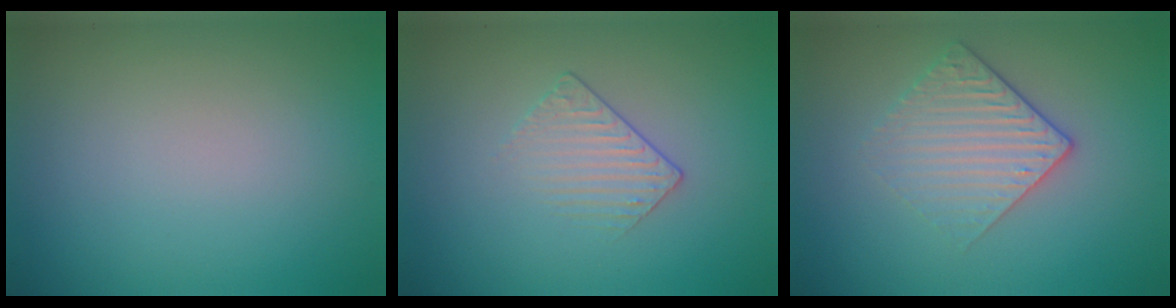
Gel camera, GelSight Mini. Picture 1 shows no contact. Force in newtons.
{"total": 1.4, "press": 0.9, "slide": 1.1}
{"total": 2.9, "press": 2.6, "slide": 1.4}